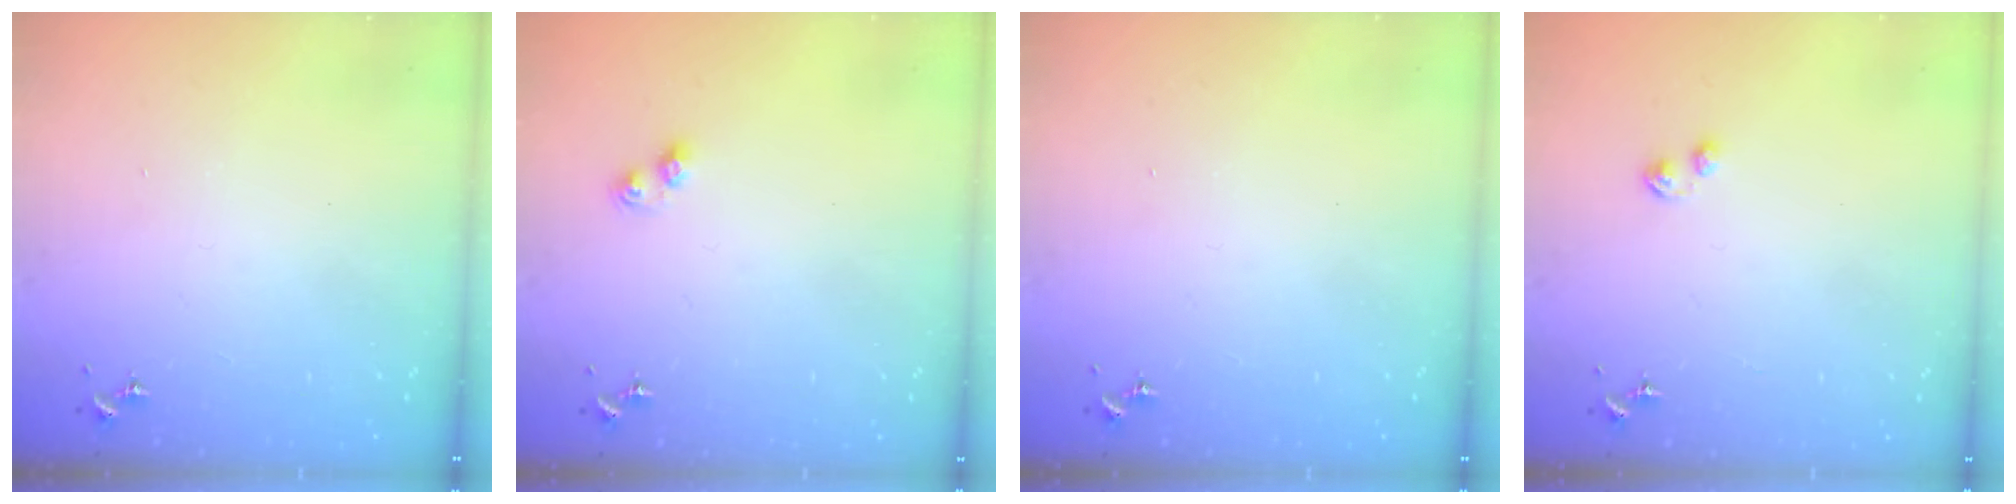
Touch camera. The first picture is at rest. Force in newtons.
{"total": 4.9, "press": 4.9, "slide": 0.6}
{"total": 0.0}
{"total": 2.9, "press": 2.9, "slide": 0.5}